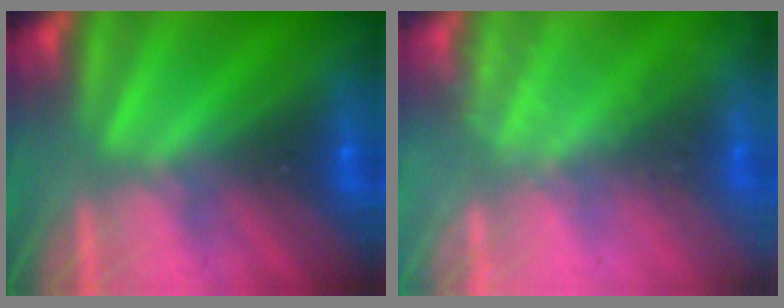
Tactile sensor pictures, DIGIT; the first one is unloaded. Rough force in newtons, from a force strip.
{"total": 2.4}